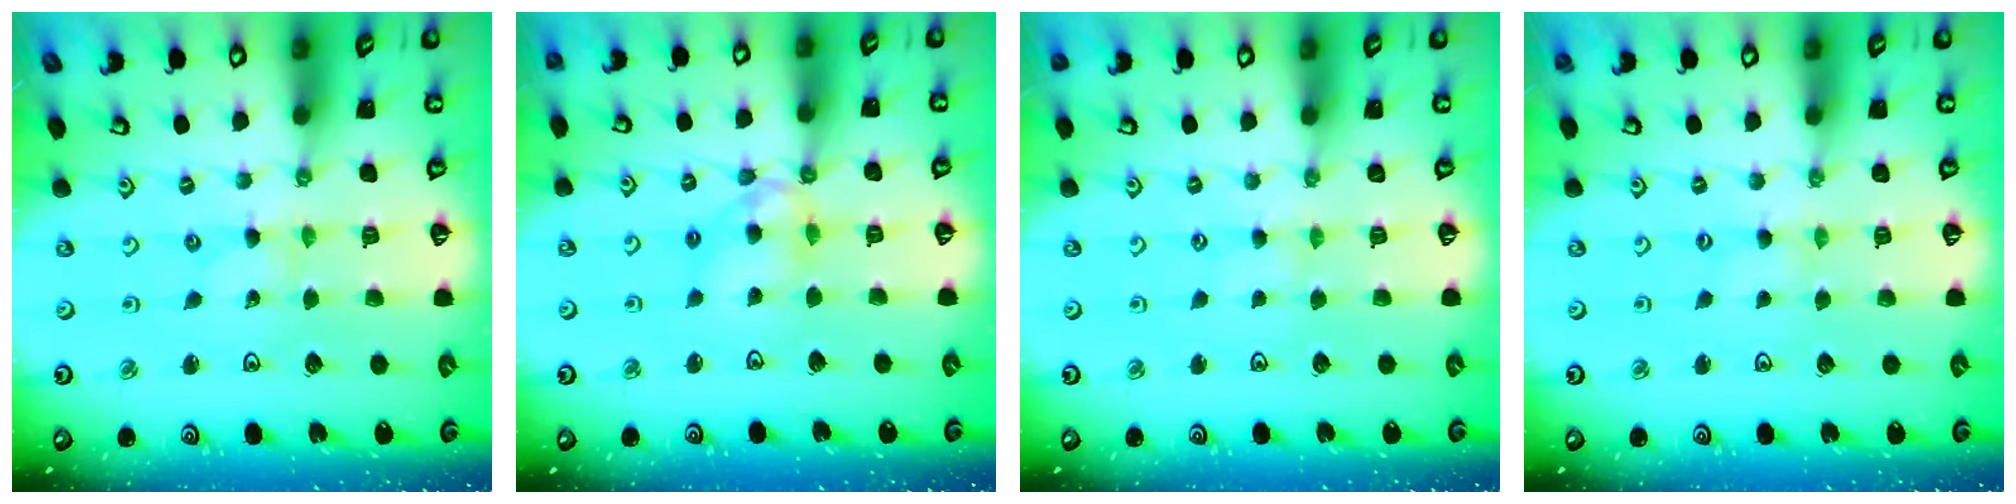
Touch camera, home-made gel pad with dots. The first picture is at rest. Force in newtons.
{"total": 9.3, "press": 9.3, "slide": 0.7}
{"total": 0.7, "press": 0.7, "slide": 0.2}
{"total": 0.0}